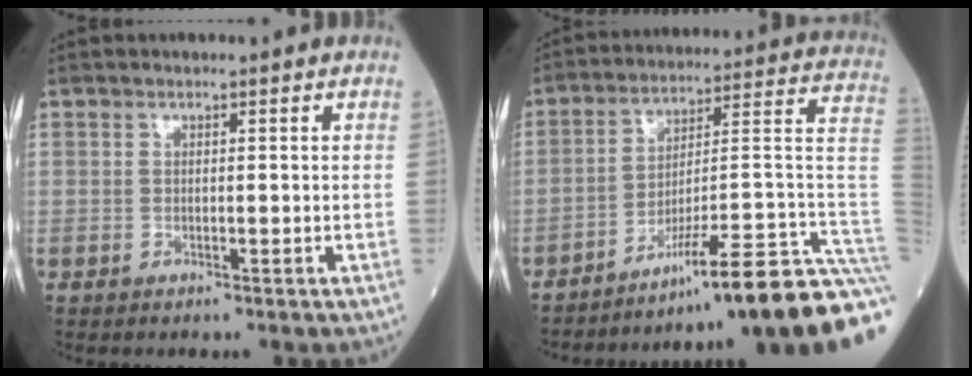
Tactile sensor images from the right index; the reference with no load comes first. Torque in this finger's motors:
{"motor_torque": [-0.24, -0.81, 0.36, 0.06]}